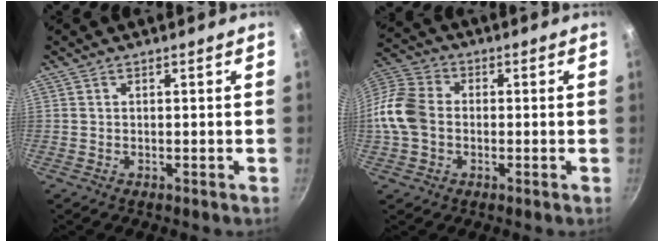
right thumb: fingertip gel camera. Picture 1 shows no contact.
{"total": 10.9, "force": [-1.2, 8.4, 6.9], "torque": [-0.127, 0.021, -0.042]}